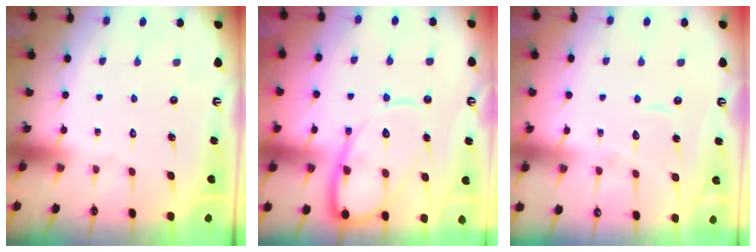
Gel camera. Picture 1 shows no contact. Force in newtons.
{"total": 12.8, "press": 12.8, "slide": 1.3}
{"total": 5.7, "press": 5.7, "slide": 0.6}